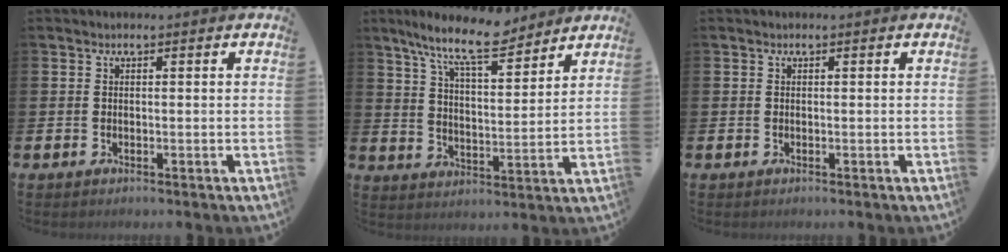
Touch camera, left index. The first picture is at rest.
{"total": 10.6, "force": [9.1, 2.3, 4.9], "torque": [-0.113, -0.039, 0.161]}
{"total": 0.0}